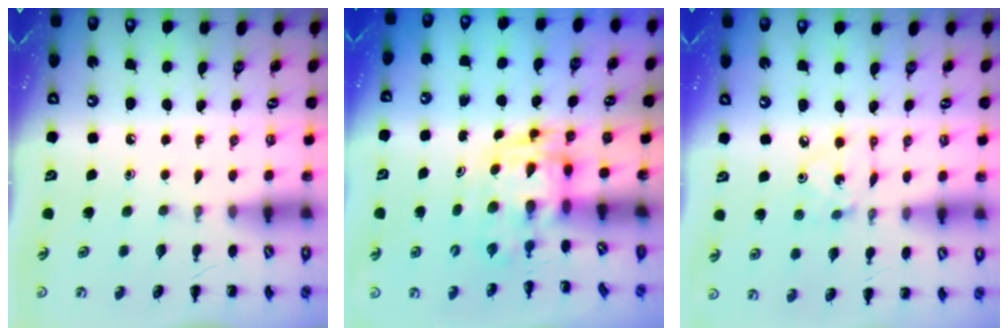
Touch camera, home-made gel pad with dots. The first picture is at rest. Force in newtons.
{"total": 3.0, "press": 2.9, "slide": 0.6}
{"total": 2.2, "press": 2.2, "slide": 0.4}